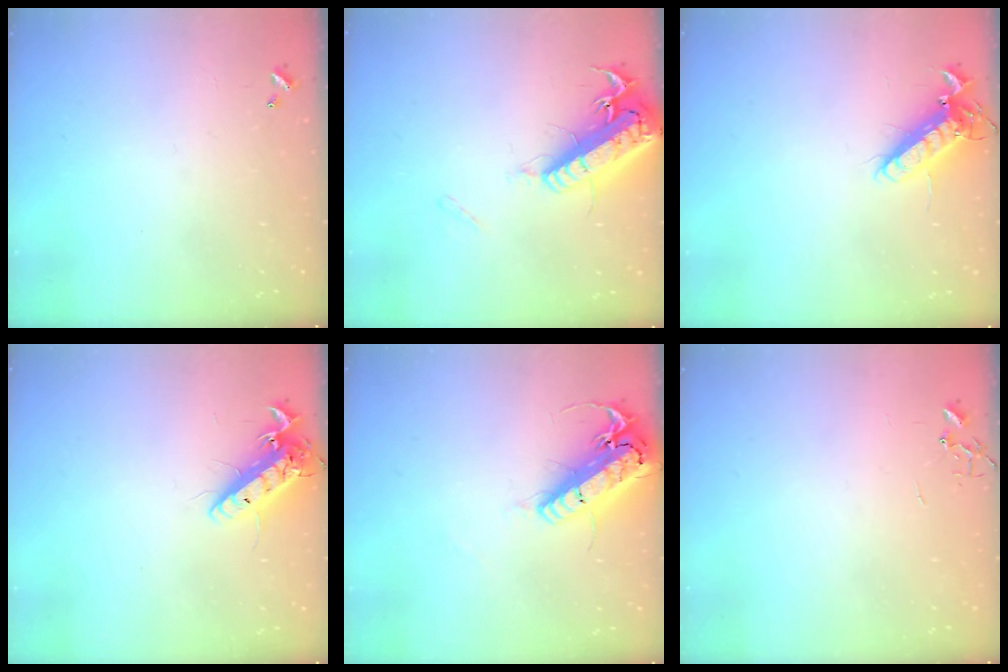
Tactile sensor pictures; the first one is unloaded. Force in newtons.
{"total": 20.1, "press": 19.7, "slide": 3.9}
{"total": 12.6, "press": 12.4, "slide": 2.4}
{"total": 14.8, "press": 14.5, "slide": 2.8}
{"total": 20.0, "press": 19.6, "slide": 4.1}
{"total": 0.0}